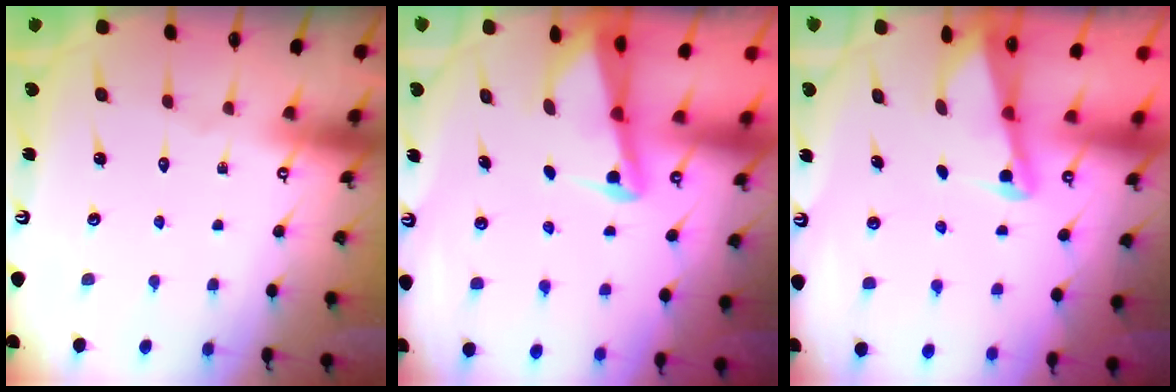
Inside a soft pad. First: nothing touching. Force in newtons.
{"total": 2.6, "press": 2.5, "slide": 0.6}
{"total": 2.0, "press": 2.0, "slide": 0.4}